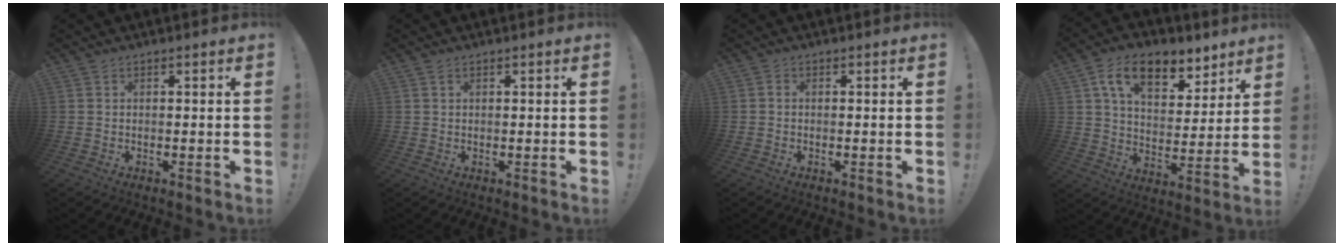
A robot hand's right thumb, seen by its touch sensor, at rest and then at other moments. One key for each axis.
{"total": 0.9, "fx": 0.5, "fy": 0.5, "fz": 0.6, "tx": -0.012, "ty": 0.000, "tz": 0.008}
{"total": 0.6, "fx": -0.3, "fy": 0.5, "fz": 0.2, "tx": -0.010, "ty": 0.005, "tz": -0.005}
{"total": 15.5, "fx": 9.0, "fy": 8.8, "fz": 9.1, "tx": -0.154, "ty": -0.033, "tz": 0.162}